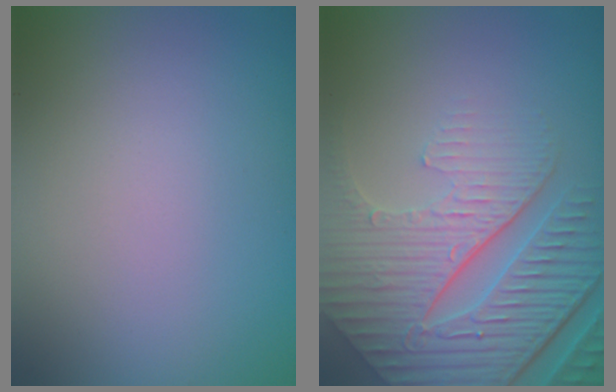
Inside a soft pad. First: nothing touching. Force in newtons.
{"total": 8.9, "press": 6.1, "slide": 6.5}